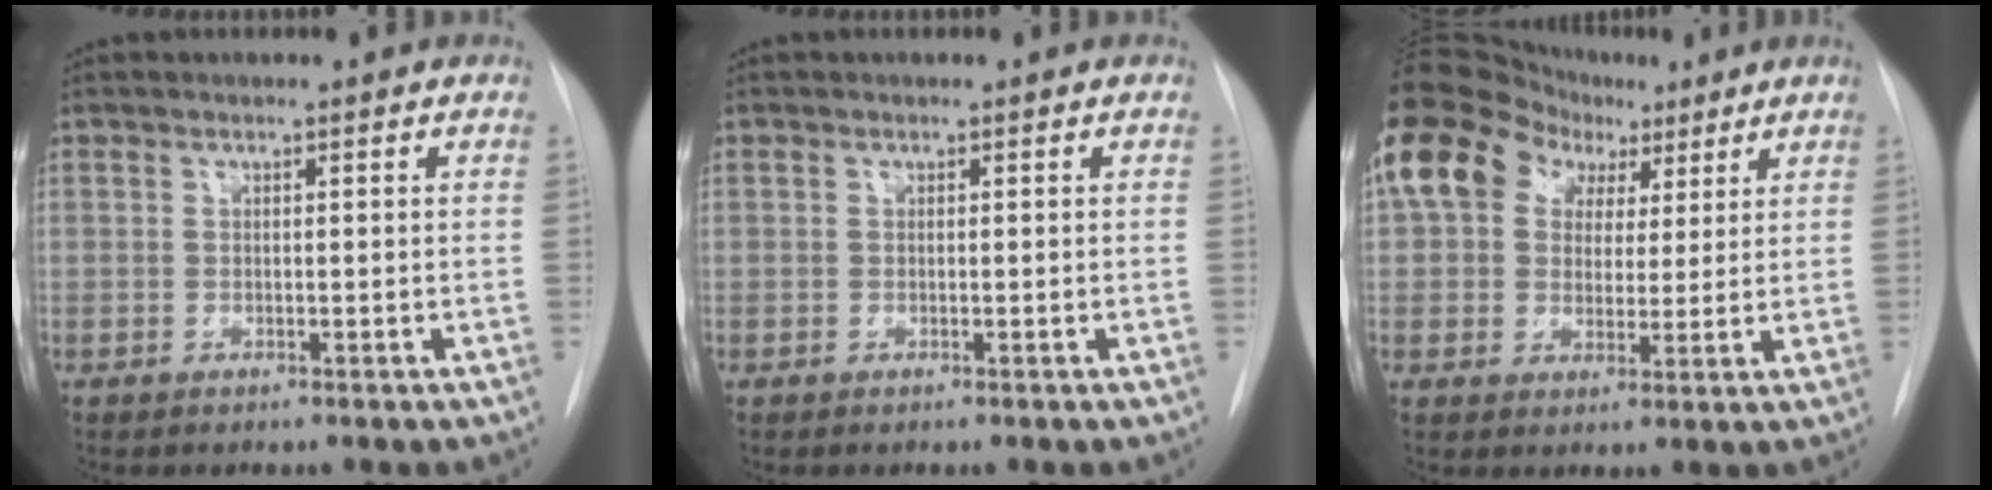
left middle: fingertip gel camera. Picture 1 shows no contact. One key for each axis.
{"total": 0.0}
{"total": 12.7, "fx": 6.1, "fy": 9.3, "fz": 6.0, "tx": -0.111, "ty": 0.061, "tz": 0.106}